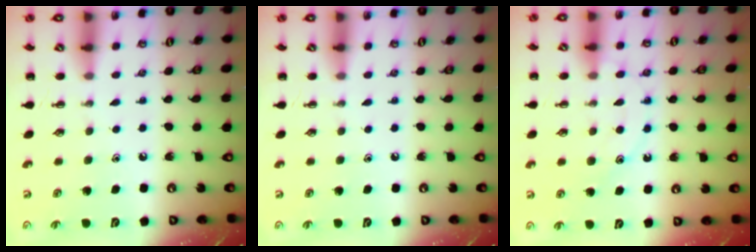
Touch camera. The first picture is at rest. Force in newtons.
{"total": 0.0}
{"total": 11.3, "press": 11.2, "slide": 1.1}